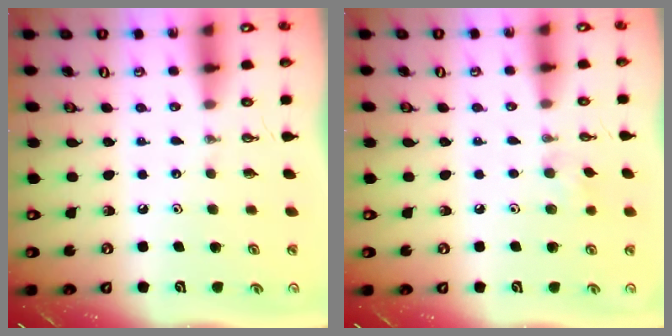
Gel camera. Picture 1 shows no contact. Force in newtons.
{"total": 6.4, "press": 6.3, "slide": 0.8}